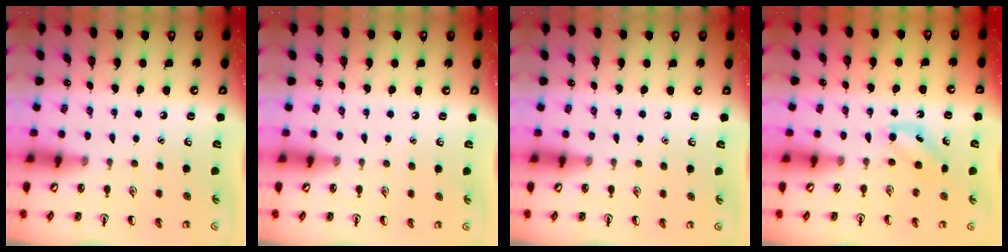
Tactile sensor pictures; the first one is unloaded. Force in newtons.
{"total": 0.0}
{"total": 0.0}
{"total": 3.8, "press": 3.6, "slide": 1.4}